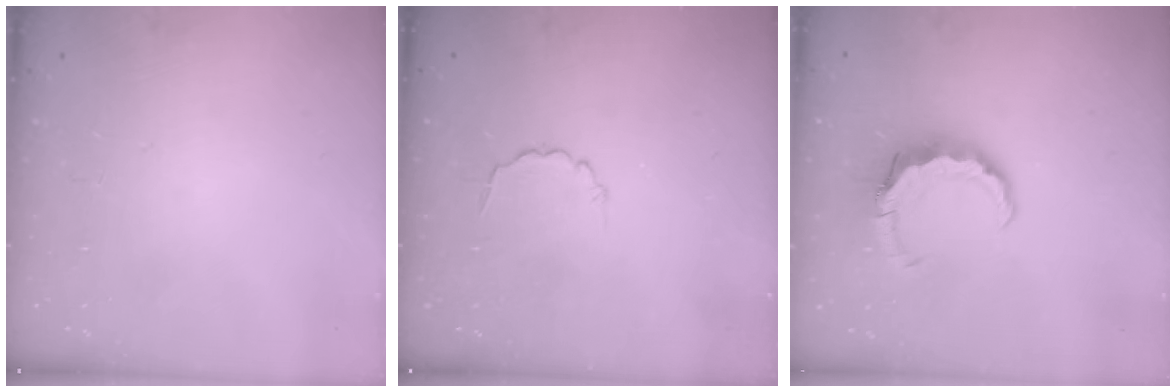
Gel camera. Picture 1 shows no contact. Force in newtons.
{"total": 2.3, "press": 2.1, "slide": 0.9}
{"total": 8.0, "press": 7.9, "slide": 1.0}